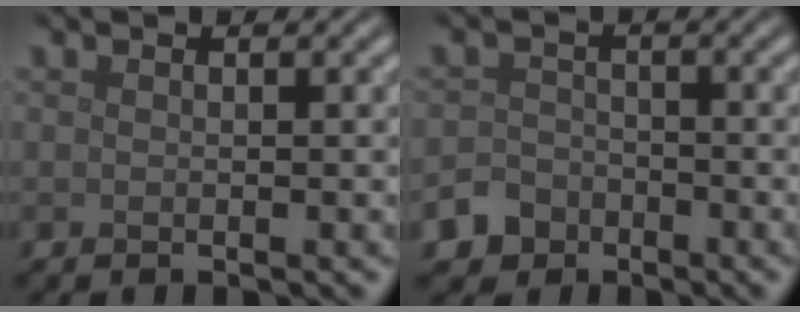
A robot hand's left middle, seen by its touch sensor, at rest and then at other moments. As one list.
[{"total": 3.9, "force": [-2.7, 2.8, 0.4], "torque": [0.012, -0.005, -0.050]}]